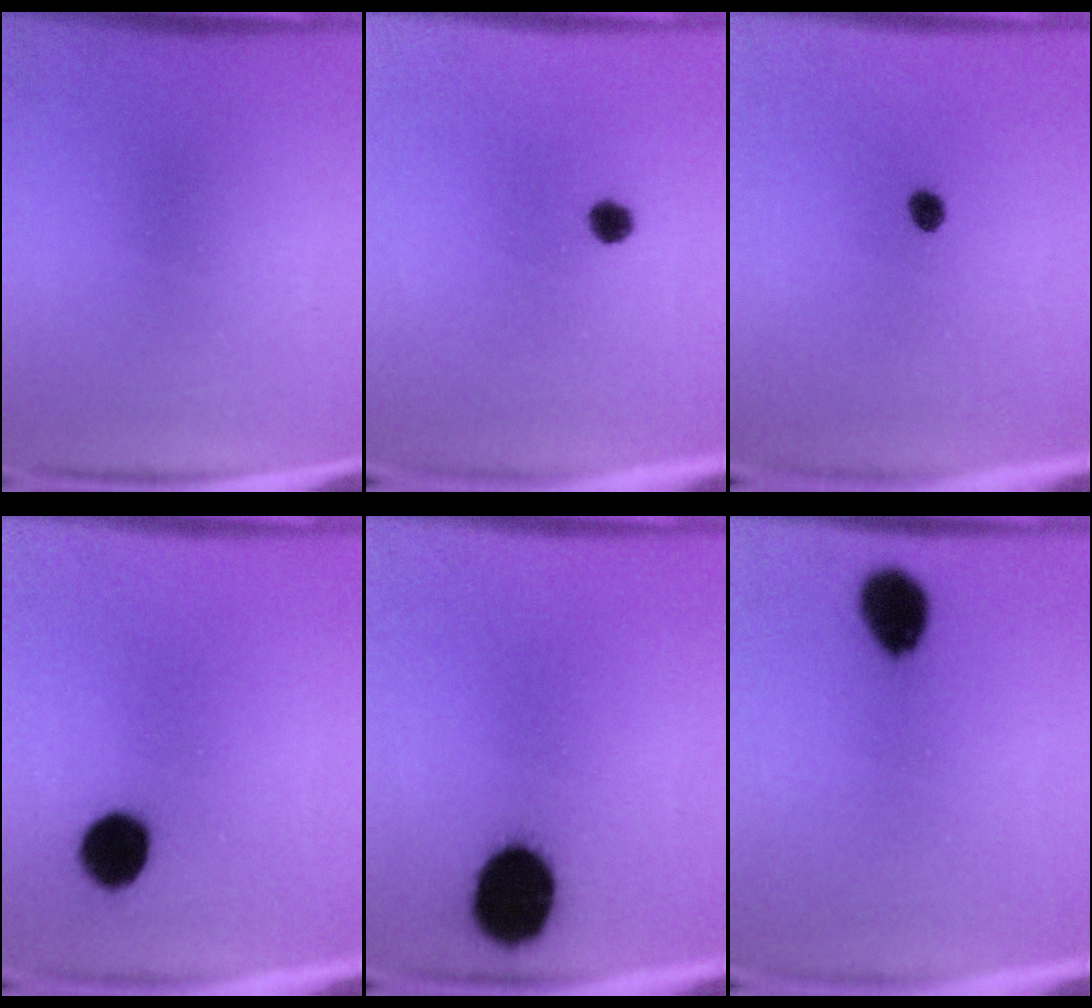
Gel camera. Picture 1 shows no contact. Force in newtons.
{"total": 1.8}
{"total": 2.1}
{"total": 7.8}
{"total": 13.9}
{"total": 8.5}